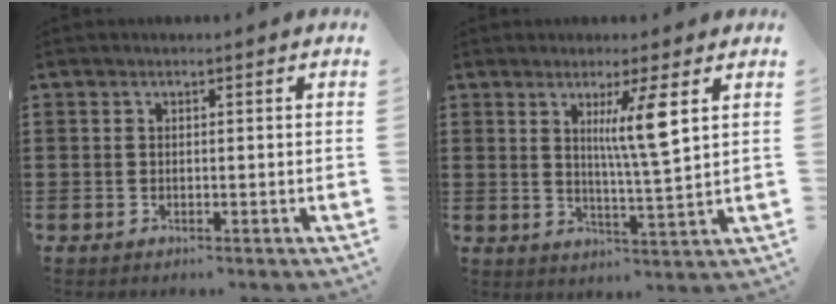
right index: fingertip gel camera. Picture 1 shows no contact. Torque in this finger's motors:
{"motor_torque": [0.83, 0.23, 0.40, 0.13]}